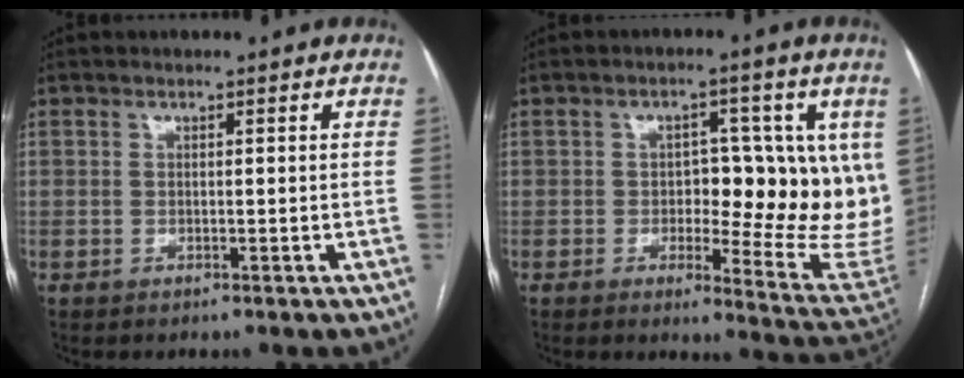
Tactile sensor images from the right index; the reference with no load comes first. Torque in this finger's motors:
{"motor_torque": [0.55, 0.25, 0.19, 0.06]}